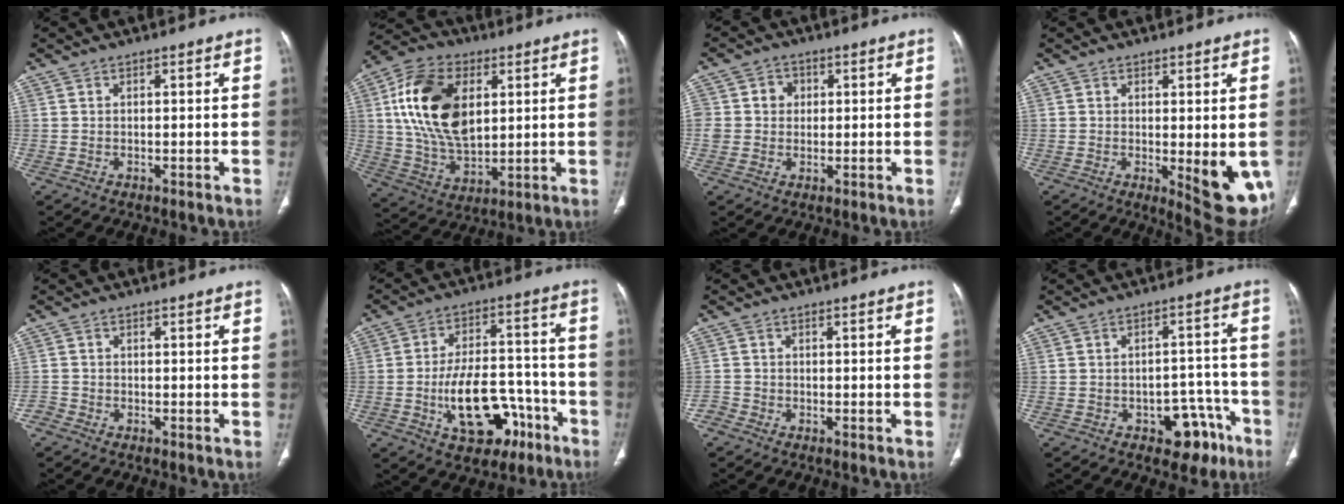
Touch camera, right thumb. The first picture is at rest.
{"total": 19.1, "force": [4.6, 11.7, 14.4], "torque": [-0.244, -0.008, 0.088]}
{"total": 6.0, "force": [1.0, 5.5, 2.2], "torque": [-0.015, 0.008, 0.019]}
{"total": 9.8, "force": [-1.5, 3.1, 9.2], "torque": [-0.107, -0.024, -0.011]}
{"total": 1.2, "force": [-0.8, 0.8, 0.5], "torque": [-0.004, -0.002, -0.024]}
{"total": 15.3, "force": [-6.1, 8.9, 10.8], "torque": [-0.146, 0.056, -0.084]}
{"total": 1.3, "force": [-0.8, 0.8, 0.5], "torque": [-0.004, -0.002, -0.024]}
{"total": 9.1, "force": [-4.9, 5.7, 5.2], "torque": [-0.029, 0.048, -0.058]}